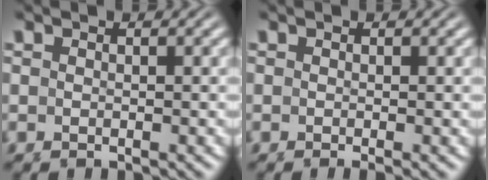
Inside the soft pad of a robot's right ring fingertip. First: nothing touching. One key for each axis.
{"total": 1.0, "fx": -0.6, "fy": -0.1, "fz": 0.8, "tx": -0.006, "ty": 0.000, "tz": -0.009}